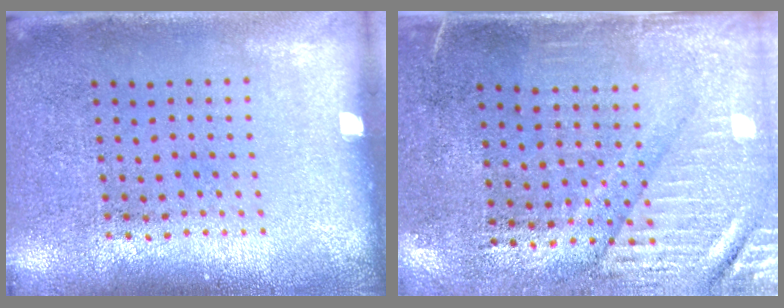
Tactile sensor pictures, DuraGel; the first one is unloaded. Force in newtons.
{"total": 3.1, "press": 2.6, "slide": 1.6}